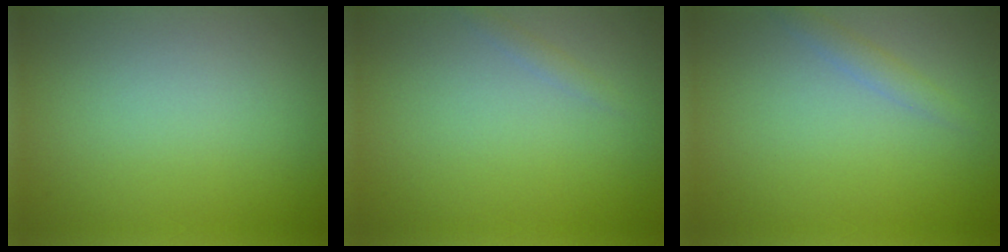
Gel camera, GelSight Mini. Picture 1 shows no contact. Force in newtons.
{"total": 0.7, "press": 0.7, "slide": 0.0}
{"total": 1.3, "press": 1.3, "slide": 0.1}